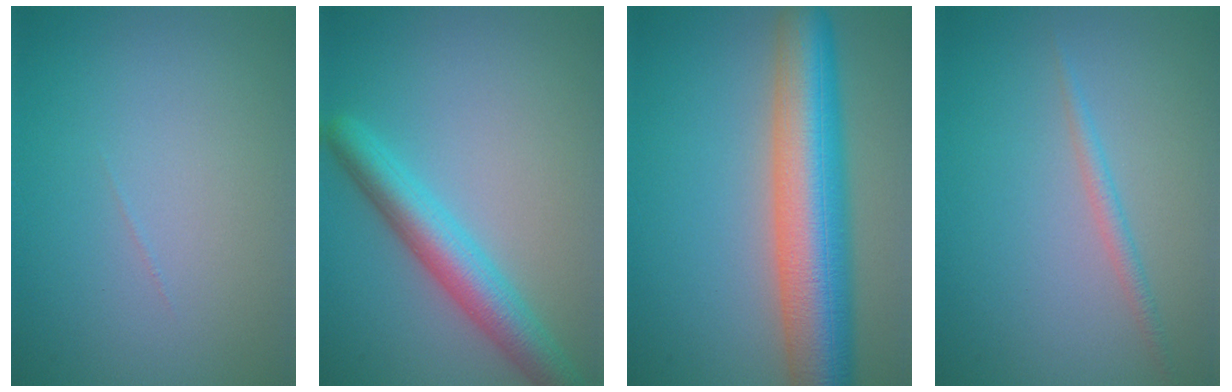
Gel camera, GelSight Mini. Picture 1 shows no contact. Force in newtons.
{"total": 4.9, "press": 4.9, "slide": 0.2}
{"total": 10.9, "press": 10.9, "slide": 0.1}
{"total": 1.4, "press": 1.4, "slide": 0.0}